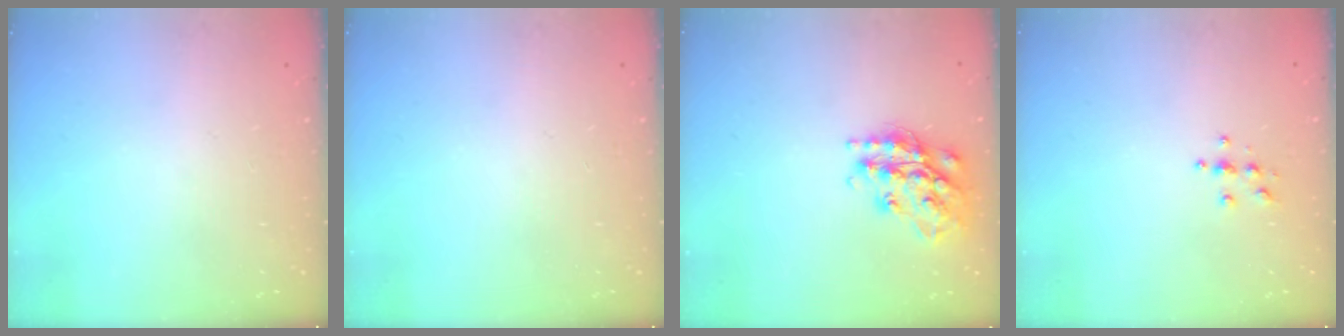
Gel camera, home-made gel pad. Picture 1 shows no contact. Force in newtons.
{"total": 0.0}
{"total": 17.8, "press": 17.8, "slide": 1.3}
{"total": 3.9, "press": 3.9, "slide": 0.4}